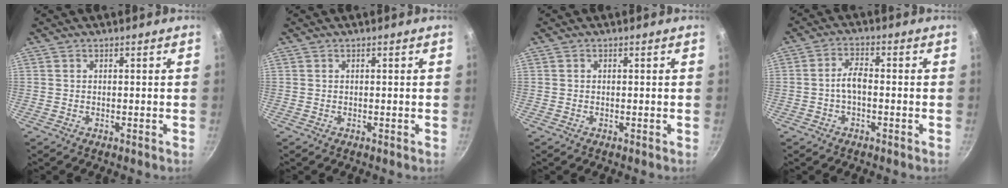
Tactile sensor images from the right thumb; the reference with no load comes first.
{"total": 0.0}
{"total": 0.0}
{"total": 3.9, "force": [-1.0, 1.9, 3.3], "torque": [-0.060, 0.023, -0.023]}